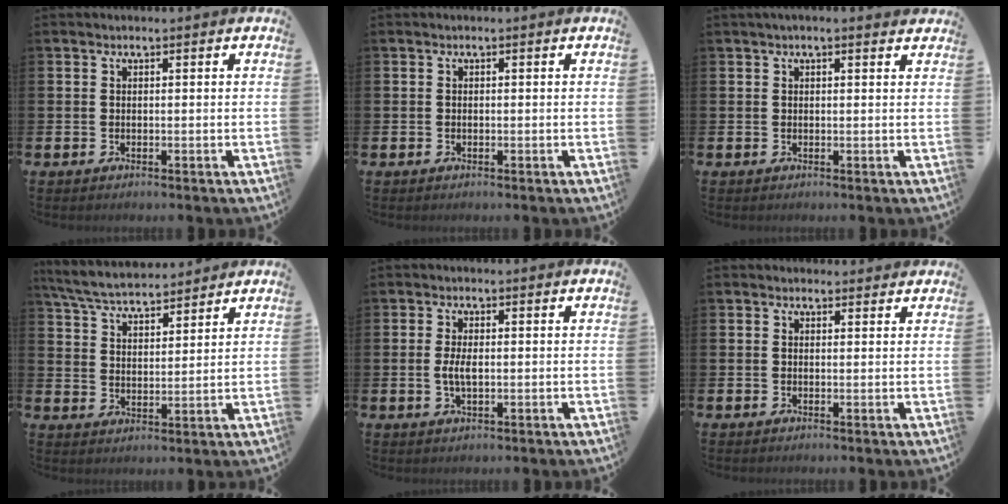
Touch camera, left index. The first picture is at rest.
{"total": 0.0}
{"total": 1.1, "force": [0.9, 0.1, 0.6], "torque": [-0.012, 0.003, 0.016]}
{"total": 6.4, "force": [6.1, 1.0, 1.4], "torque": [-0.054, -0.028, 0.112]}
{"total": 2.8, "force": [-0.1, 1.2, 2.6], "torque": [-0.046, 0.002, -0.004]}
{"total": 0.9, "force": [0.7, 0.5, 0.1], "torque": [0.007, 0.003, 0.011]}